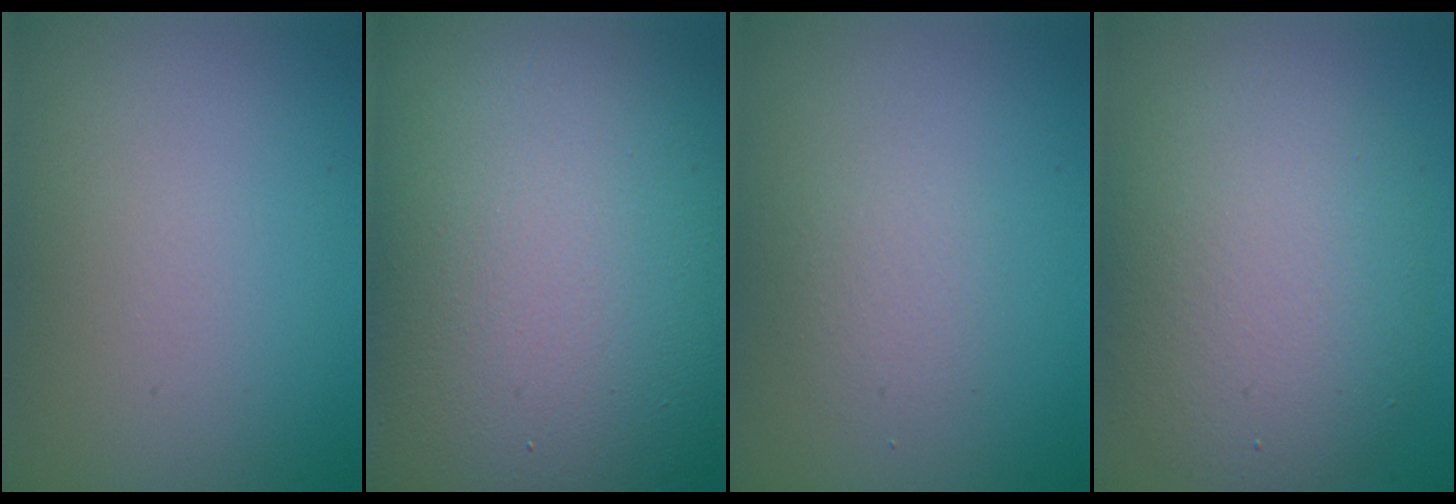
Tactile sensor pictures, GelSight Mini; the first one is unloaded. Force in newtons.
{"total": 21.1, "press": 21.1, "slide": 1.0}
{"total": 1.3, "press": 1.3, "slide": 0.1}
{"total": 6.8, "press": 6.7, "slide": 0.6}